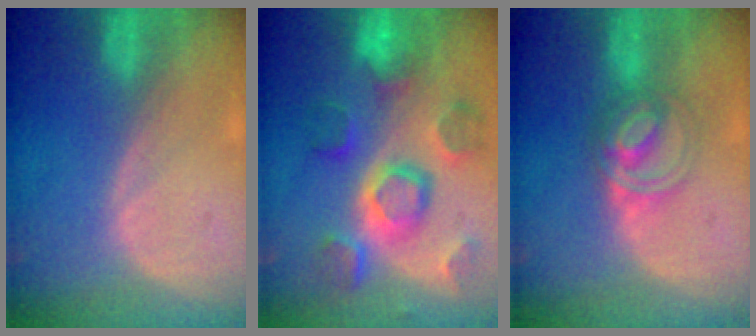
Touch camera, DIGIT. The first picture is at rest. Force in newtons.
{"total": 11.2, "press": 10.0, "slide": 5.1}
{"total": 5.9, "press": 5.4, "slide": 2.2}